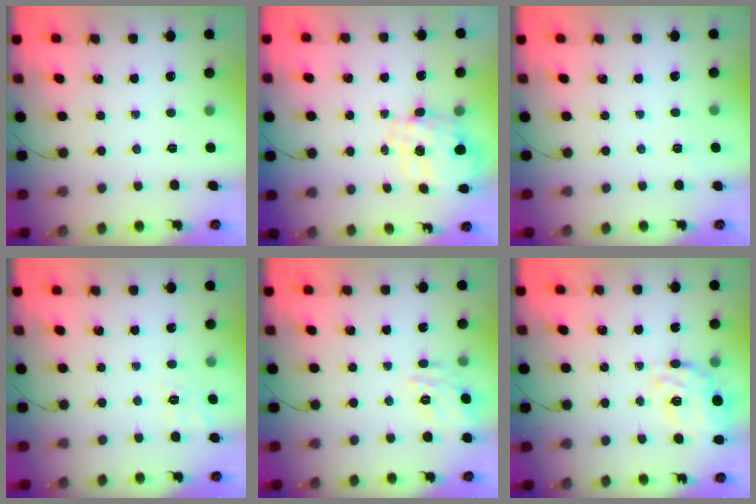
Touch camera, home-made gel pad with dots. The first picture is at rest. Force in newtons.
{"total": 2.1, "press": 1.8, "slide": 1.1}
{"total": 1.3, "press": 0.2, "slide": 1.3}
{"total": 2.9, "press": 2.1, "slide": 2.0}
{"total": 6.1, "press": 6.0, "slide": 1.1}
{"total": 11.6, "press": 10.9, "slide": 4.1}